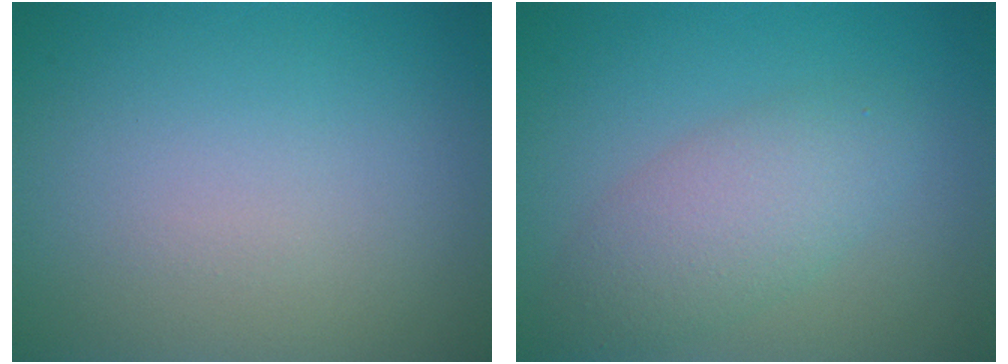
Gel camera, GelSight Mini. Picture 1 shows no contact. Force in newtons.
{"total": 3.8, "press": 3.8, "slide": 0.1}